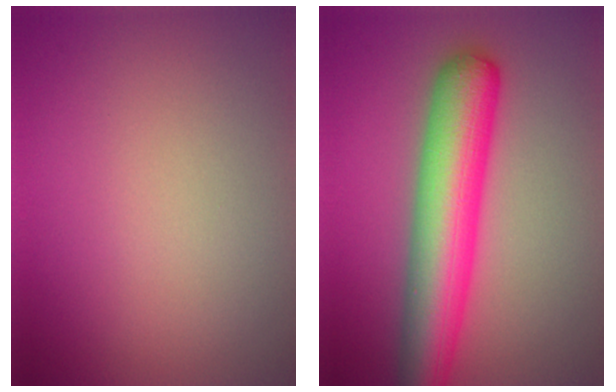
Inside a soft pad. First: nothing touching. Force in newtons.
{"total": 8.8, "press": 8.8, "slide": 0.2}